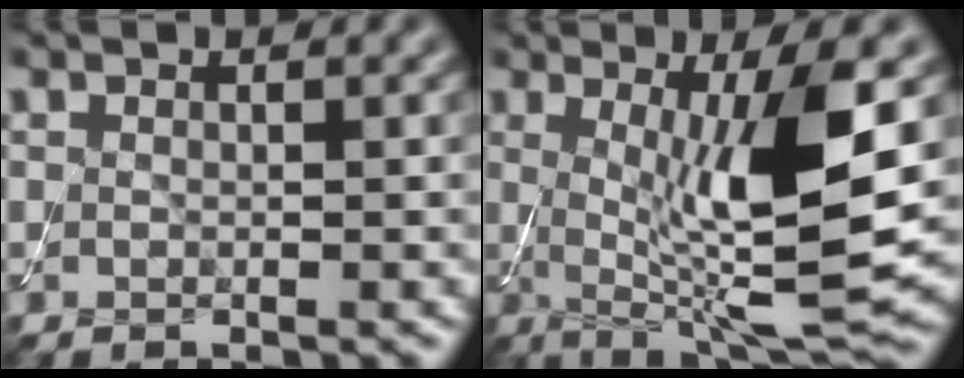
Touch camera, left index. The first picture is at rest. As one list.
[{"total": 10.4, "force": [0.7, 2.3, 10.1], "torque": [-0.158, -0.017, 0.023]}]